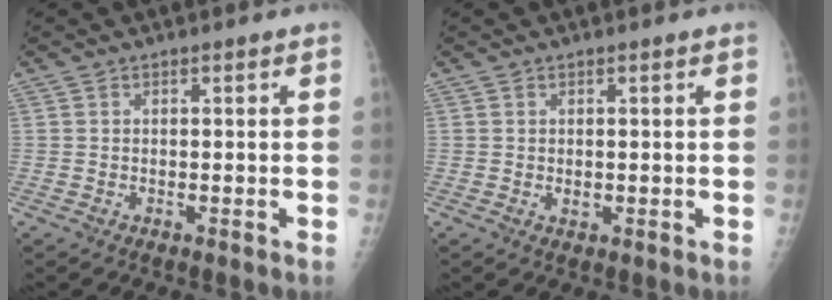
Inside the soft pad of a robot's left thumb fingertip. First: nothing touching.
{"total": 0.9, "force": [0.2, 0.6, 0.7], "torque": [-0.009, -0.004, 0.007]}